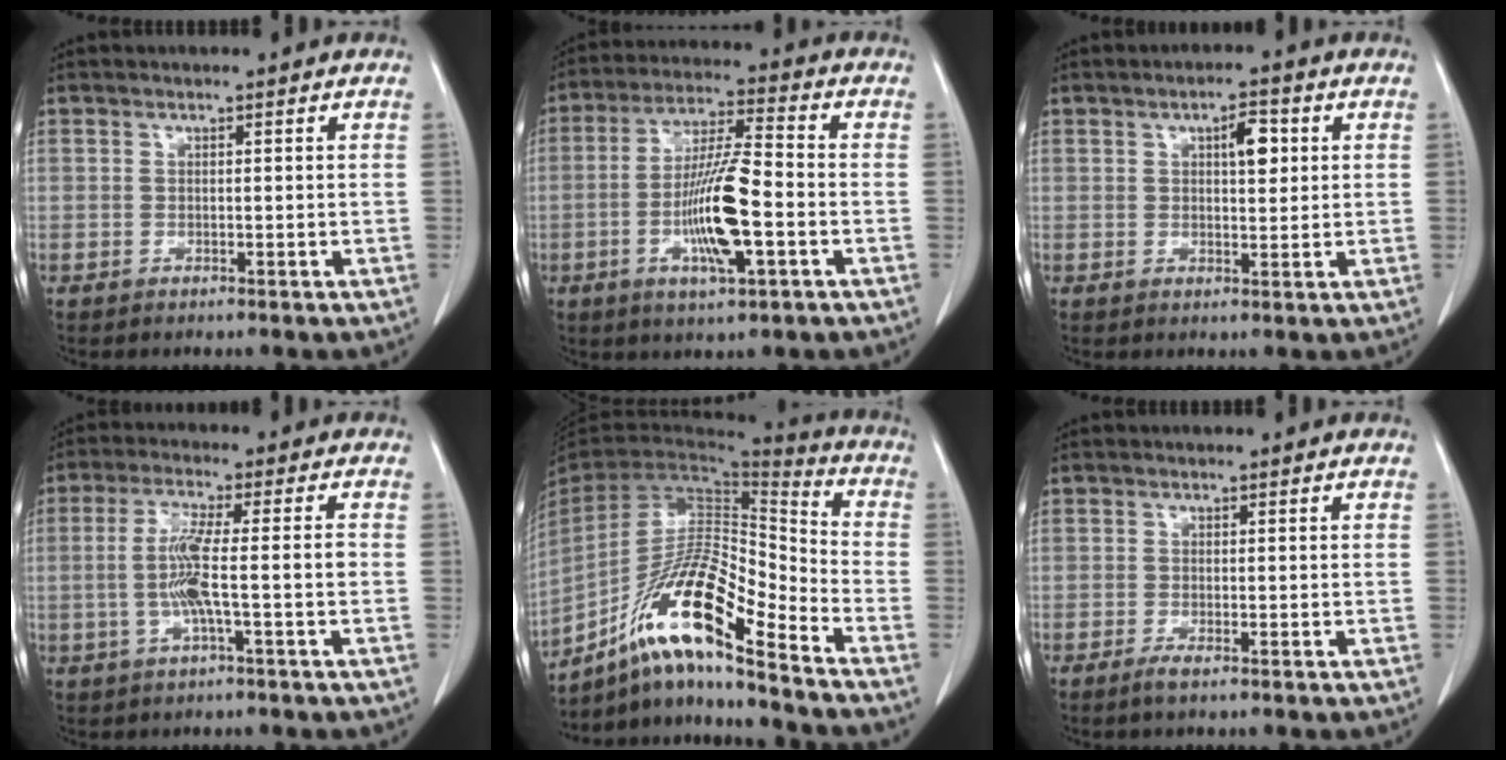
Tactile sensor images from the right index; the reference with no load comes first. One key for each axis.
{"total": 12.2, "fx": -3.3, "fy": 1.6, "fz": 11.6, "tx": -0.222, "ty": -0.003, "tz": -0.061}
{"total": 4.3, "fx": 1.4, "fy": 1.5, "fz": 3.7, "tx": -0.055, "ty": 0.006, "tz": 0.019}
{"total": 7.1, "fx": -1.3, "fy": 0.0, "fz": 7.0, "tx": -0.138, "ty": 0.009, "tz": -0.024}
{"total": 16.4, "fx": -10.8, "fy": 1.7, "fz": 12.2, "tx": -0.226, "ty": 0.008, "tz": -0.193}
{"total": 1.5, "fx": -1.0, "fy": 0.0, "fz": 1.1, "tx": -0.021, "ty": -0.004, "tz": -0.018}